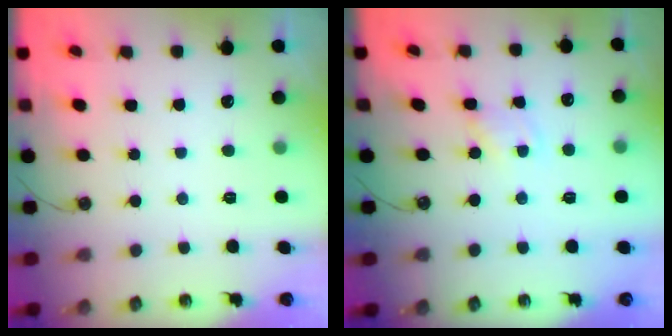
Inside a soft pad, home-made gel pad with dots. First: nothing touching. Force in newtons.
{"total": 1.4, "press": 1.4, "slide": 0.2}